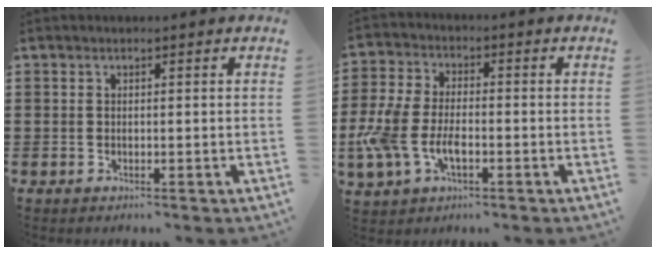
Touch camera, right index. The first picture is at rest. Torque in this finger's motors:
{"motor_torque": [1.86, -0.28, 0.47, 0.21]}